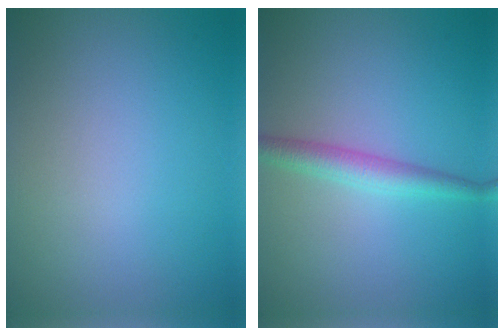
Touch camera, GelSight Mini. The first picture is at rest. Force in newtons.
{"total": 2.5, "press": 2.5, "slide": 0.0}